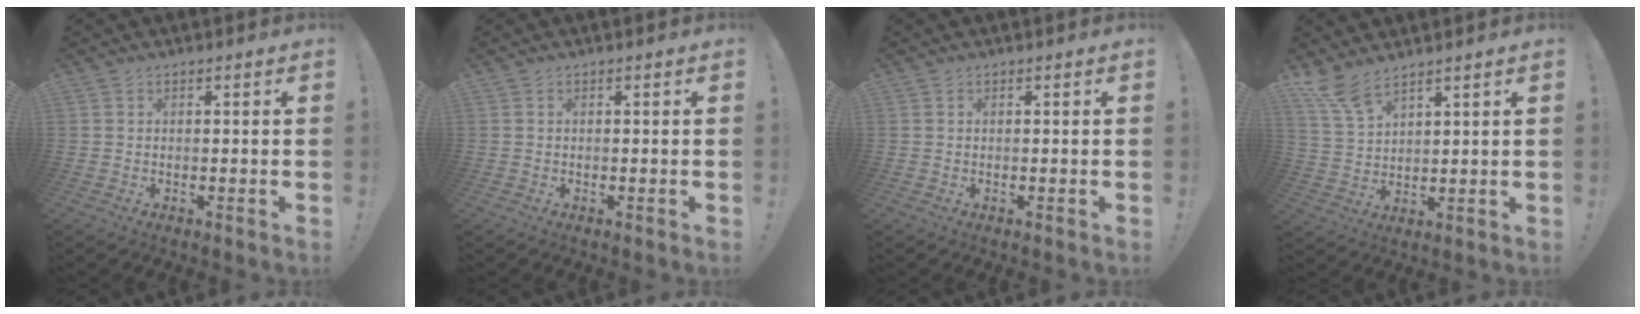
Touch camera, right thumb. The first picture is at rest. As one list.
[{"total": 0.0}, {"total": 0.0}, {"total": 7.7, "force": [6.1, 1.8, 4.2], "torque": [-0.086, -0.034, 0.116]}]